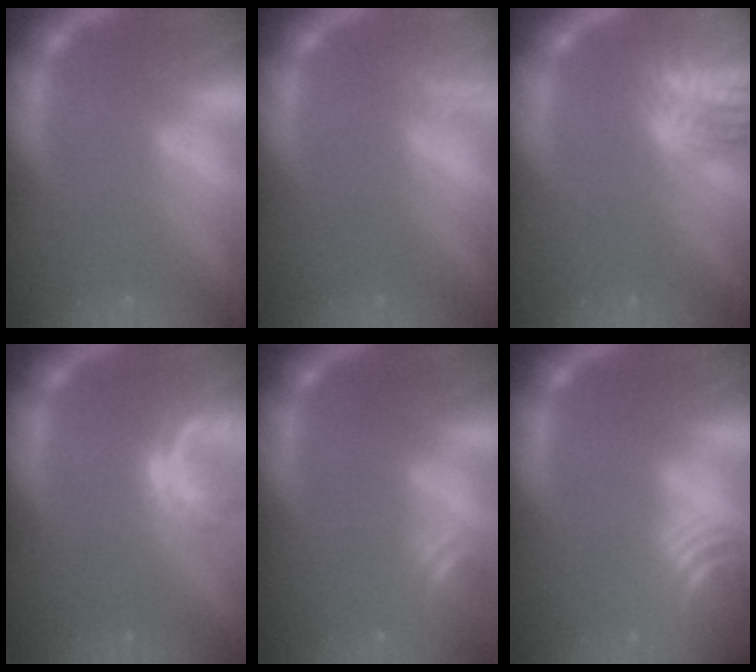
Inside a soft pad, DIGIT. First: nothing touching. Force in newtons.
{"total": 2.0}
{"total": 10.1}
{"total": 2.5}
{"total": 2.4}
{"total": 7.0}